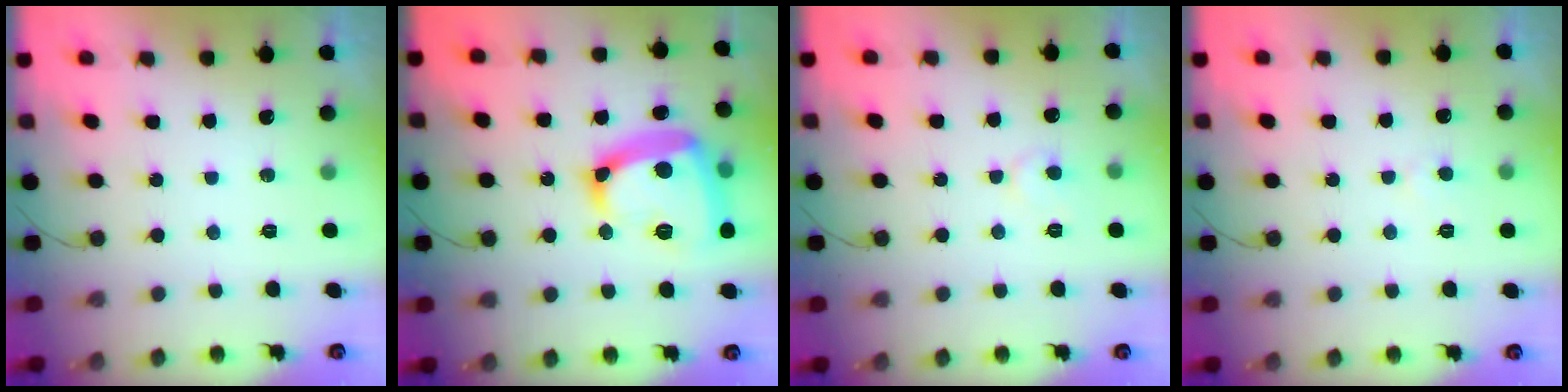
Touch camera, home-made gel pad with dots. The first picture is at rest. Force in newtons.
{"total": 19.9, "press": 19.9, "slide": 1.7}
{"total": 5.6, "press": 5.6, "slide": 0.4}
{"total": 2.6, "press": 2.6, "slide": 0.2}